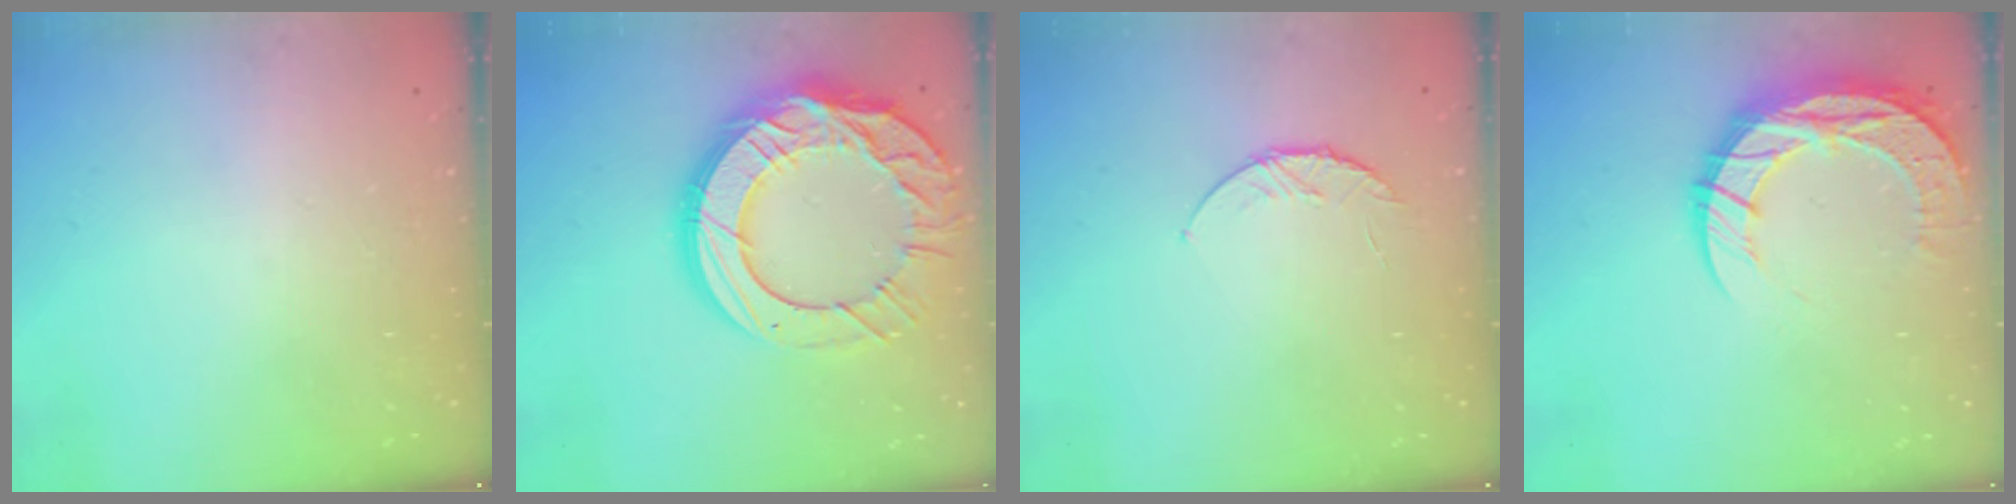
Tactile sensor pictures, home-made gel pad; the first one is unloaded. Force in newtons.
{"total": 24.9, "press": 24.8, "slide": 2.4}
{"total": 5.7, "press": 5.7, "slide": 0.7}
{"total": 13.1, "press": 13.1, "slide": 0.9}